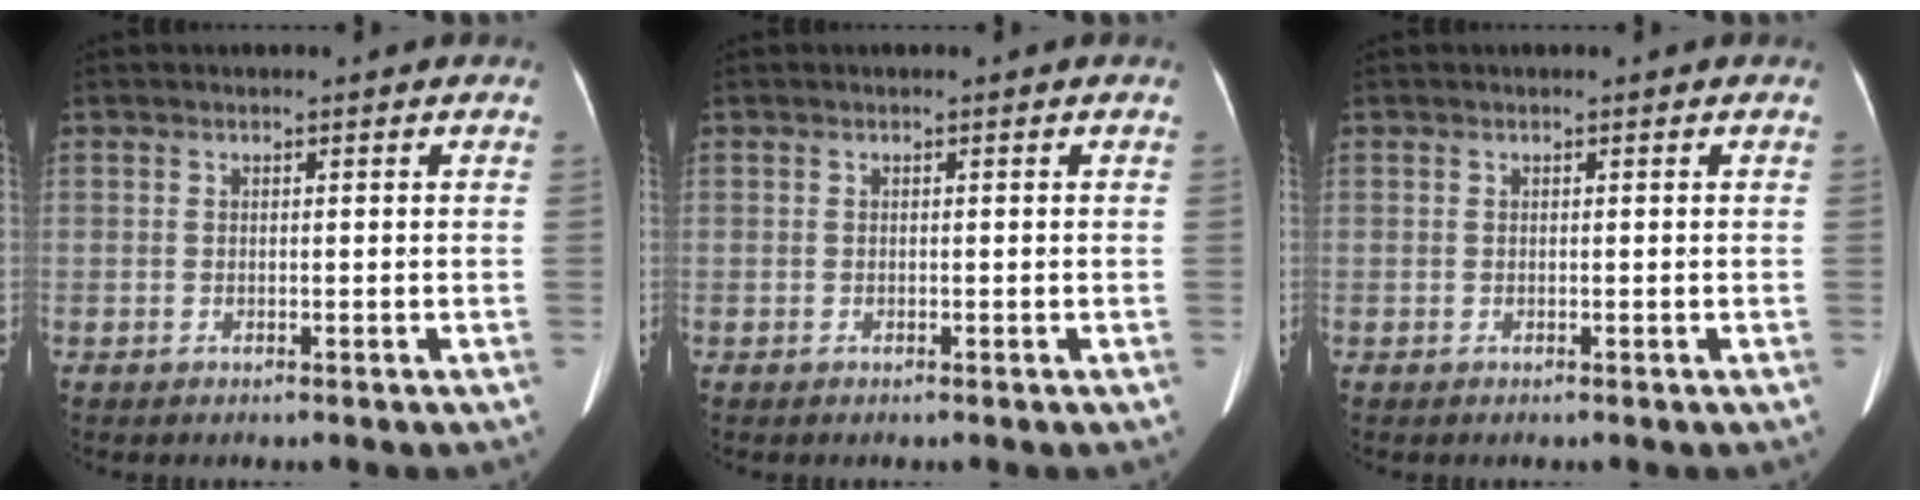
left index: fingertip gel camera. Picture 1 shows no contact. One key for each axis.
{"total": 0.0}
{"total": 0.0}